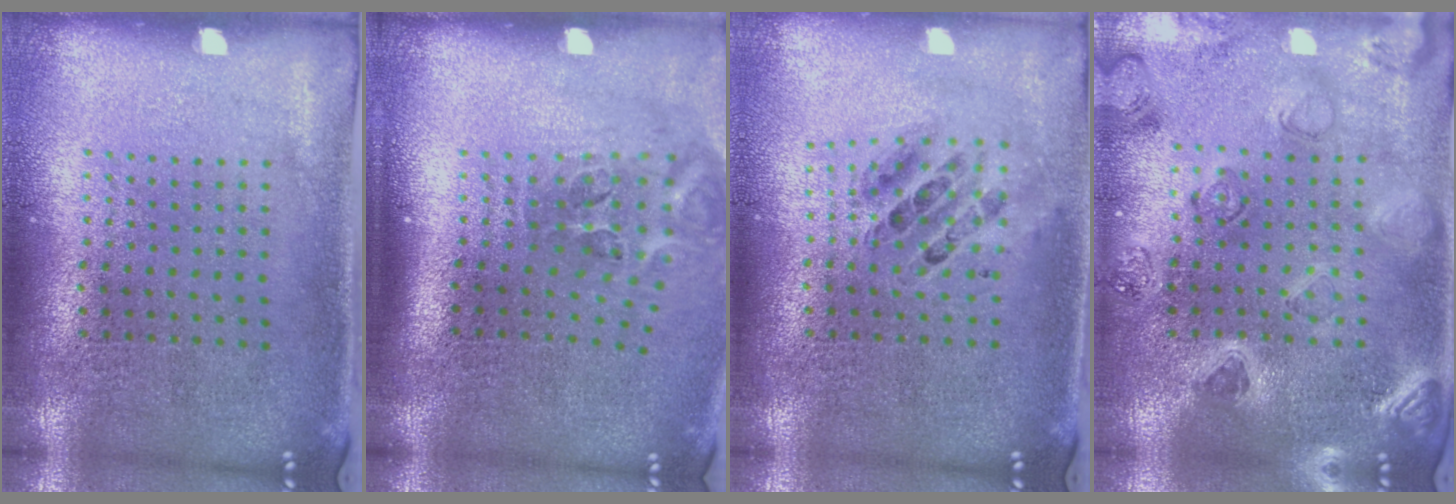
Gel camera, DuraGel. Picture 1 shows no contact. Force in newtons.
{"total": 2.2, "press": 1.3, "slide": 1.7}
{"total": 0.6, "press": 0.6, "slide": 0.1}
{"total": 1.1, "press": 1.1, "slide": 0.2}